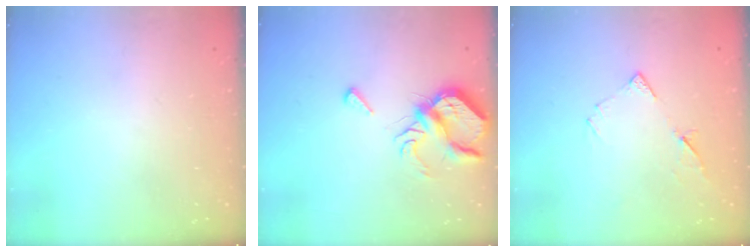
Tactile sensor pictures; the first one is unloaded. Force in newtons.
{"total": 6.9, "press": 6.8, "slide": 1.0}
{"total": 7.2, "press": 7.2, "slide": 0.5}